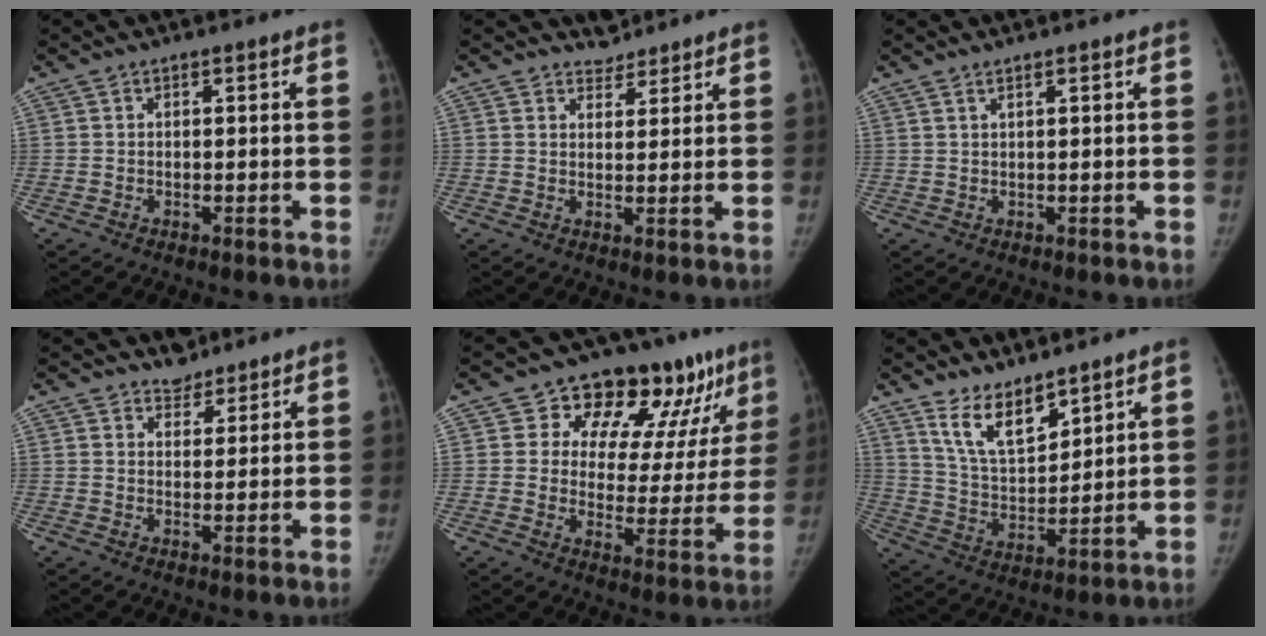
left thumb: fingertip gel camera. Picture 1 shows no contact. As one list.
[{"total": 2.9, "force": [2.5, 1.4, -0.4], "torque": [0.029, -0.020, 0.032]}, {"total": 0.6, "force": [0.5, -0.2, 0.4], "torque": [-0.012, -0.003, 0.013]}, {"total": 3.2, "force": [2.6, 1.8, -0.2], "torque": [0.026, -0.019, 0.035]}, {"total": 18.3, "force": [11.1, 9.5, 11.0], "torque": [-0.085, -0.043, 0.148]}, {"total": 10.0, "force": [7.5, 4.0, 5.3], "torque": [-0.075, -0.059, 0.157]}]